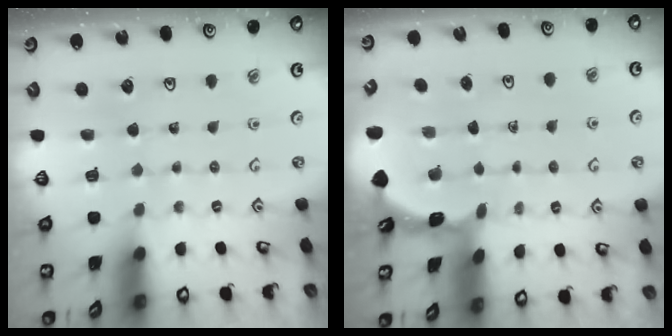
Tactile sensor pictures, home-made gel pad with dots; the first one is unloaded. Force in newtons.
{"total": 1.9, "press": 1.9, "slide": 0.1}